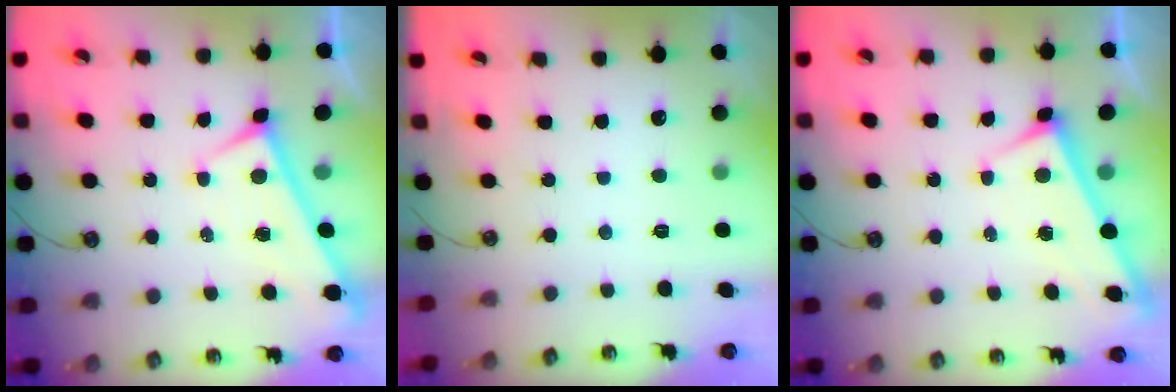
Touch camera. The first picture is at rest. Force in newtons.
{"total": 0.0}
{"total": 3.0, "press": 3.0, "slide": 0.2}